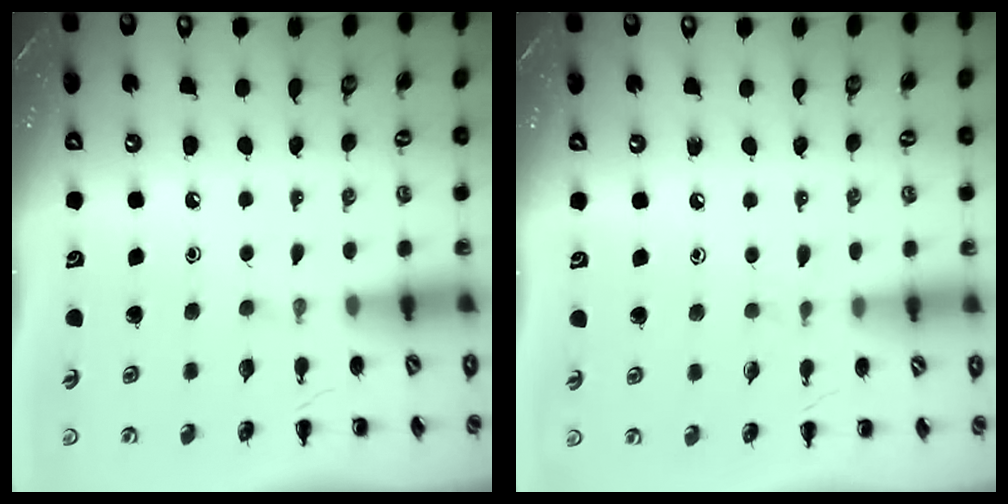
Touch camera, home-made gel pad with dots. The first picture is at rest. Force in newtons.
{"total": 3.7, "press": 3.4, "slide": 1.6}